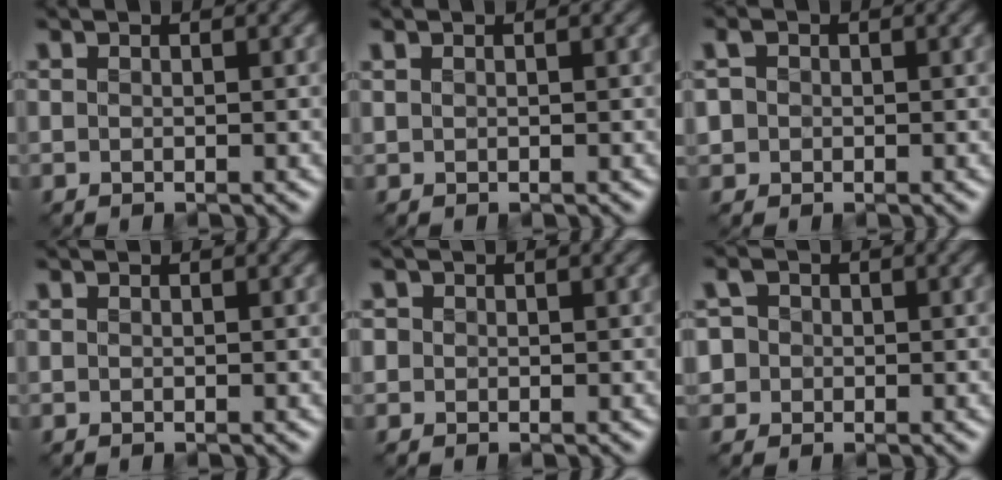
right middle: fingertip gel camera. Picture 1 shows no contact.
{"total": 0.0}
{"total": 1.9, "force": [0.1, 1.8, 0.7], "torque": [-0.017, -0.001, 0.002]}
{"total": 0.0}
{"total": 0.8, "force": [0.0, 0.8, -0.1], "torque": [0.008, -0.002, -0.001]}
{"total": 2.4, "force": [0.2, 2.3, 0.6], "torque": [-0.006, 0.006, 0.008]}